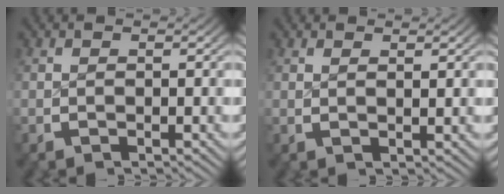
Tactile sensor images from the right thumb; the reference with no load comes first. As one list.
[{"total": 1.1, "force": [0.8, -0.2, 0.7], "torque": [-0.012, -0.003, 0.017]}]